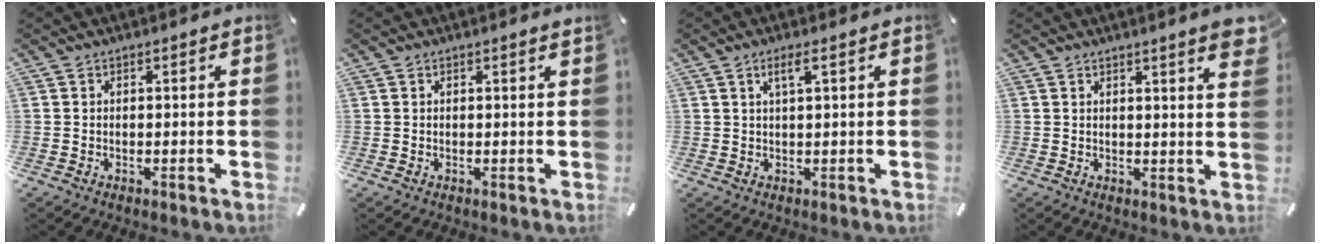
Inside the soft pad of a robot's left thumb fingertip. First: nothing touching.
{"total": 0.5, "force": [0.4, 0.0, 0.4], "torque": [-0.006, 0.000, 0.006]}
{"total": 3.1, "force": [1.3, 0.4, 2.8], "torque": [-0.057, 0.001, 0.020]}
{"total": 5.0, "force": [3.0, 0.4, 3.9], "torque": [-0.057, -0.019, 0.048]}